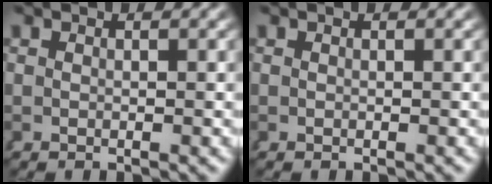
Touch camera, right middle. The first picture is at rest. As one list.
[{"total": 0.0}]